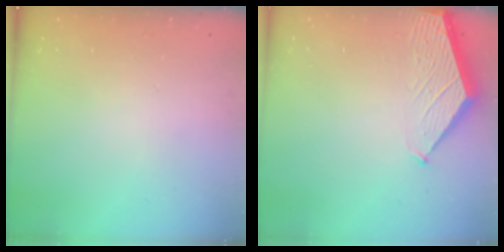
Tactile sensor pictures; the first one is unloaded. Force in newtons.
{"total": 1.5, "press": 1.5, "slide": 0.2}